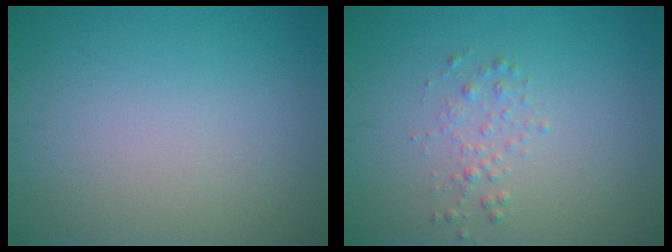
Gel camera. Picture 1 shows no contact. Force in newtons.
{"total": 1.3, "press": 1.3, "slide": 0.0}